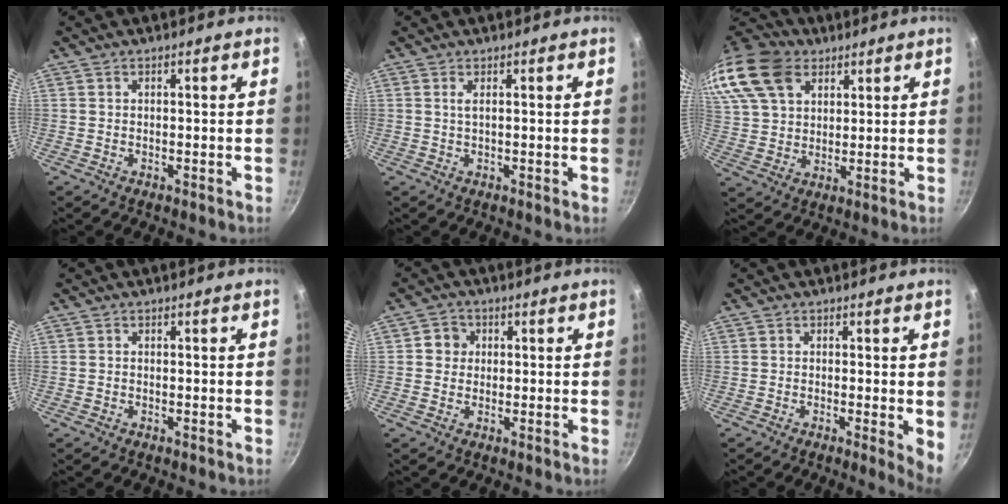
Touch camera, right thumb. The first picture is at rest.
{"total": 0.9, "force": [0.3, 0.0, 0.9], "torque": [-0.018, -0.001, 0.005]}
{"total": 20.7, "force": [11.0, 13.9, 10.7], "torque": [-0.236, 0.014, 0.208]}
{"total": 0.0}
{"total": 3.6, "force": [0.5, 3.4, 1.0], "torque": [0.010, 0.003, 0.000]}
{"total": 4.1, "force": [-0.6, 0.4, 4.0], "torque": [-0.051, -0.008, -0.009]}